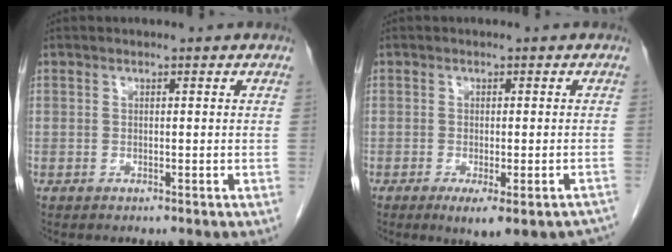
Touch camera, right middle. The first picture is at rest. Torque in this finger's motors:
{"motor_torque": [0.58, -0.41, 0.03, 0.04]}